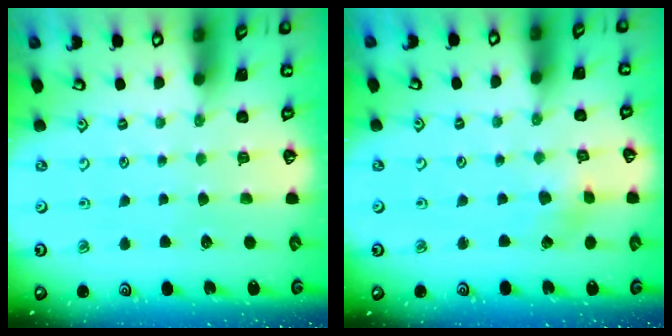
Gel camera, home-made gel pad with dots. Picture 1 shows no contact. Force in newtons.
{"total": 2.9, "press": 2.8, "slide": 0.2}